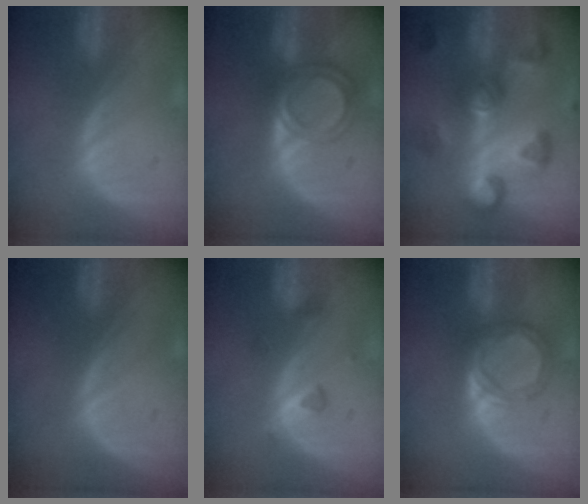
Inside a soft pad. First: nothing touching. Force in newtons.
{"total": 6.4, "press": 5.4, "slide": 3.5}
{"total": 9.0, "press": 9.0, "slide": 0.6}
{"total": 0.0}
{"total": 2.5, "press": 2.3, "slide": 0.9}
{"total": 5.2, "press": 5.0, "slide": 1.3}